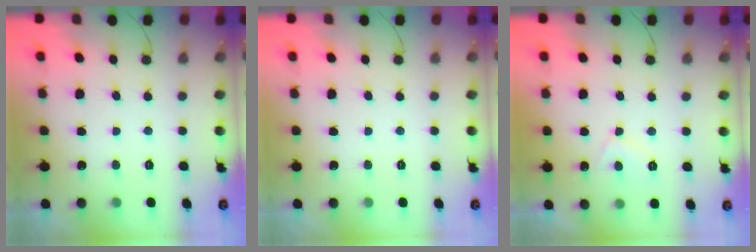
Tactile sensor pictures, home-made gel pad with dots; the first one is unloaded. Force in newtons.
{"total": 0.0}
{"total": 5.4, "press": 5.4, "slide": 0.7}